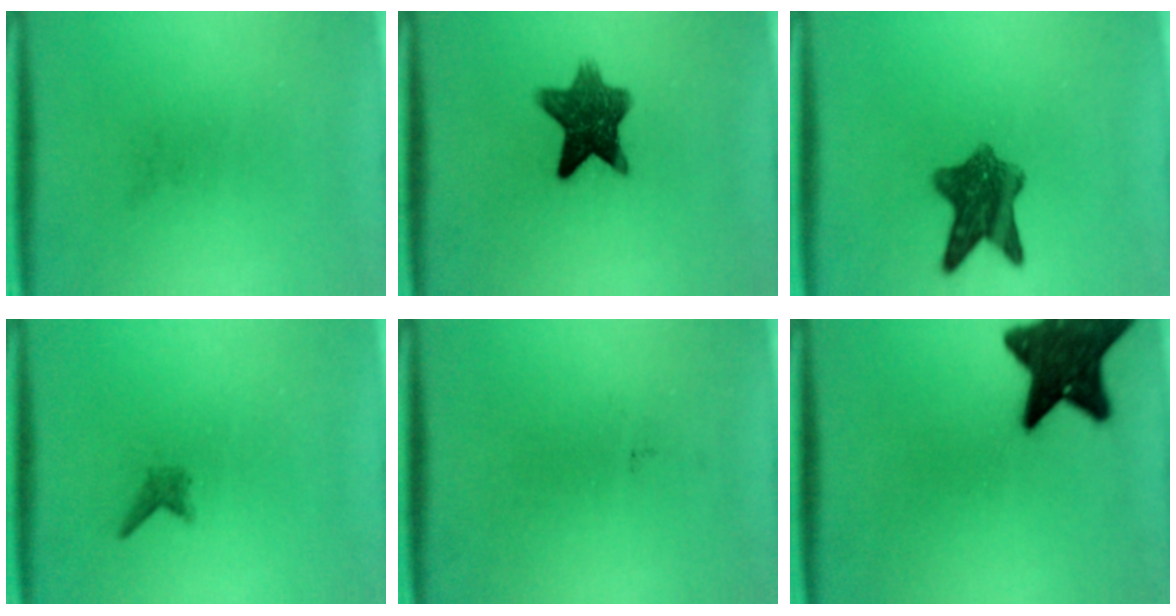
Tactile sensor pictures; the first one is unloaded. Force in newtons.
{"total": 9.4}
{"total": 8.0}
{"total": 1.0}
{"total": 0.0}
{"total": 13.8}